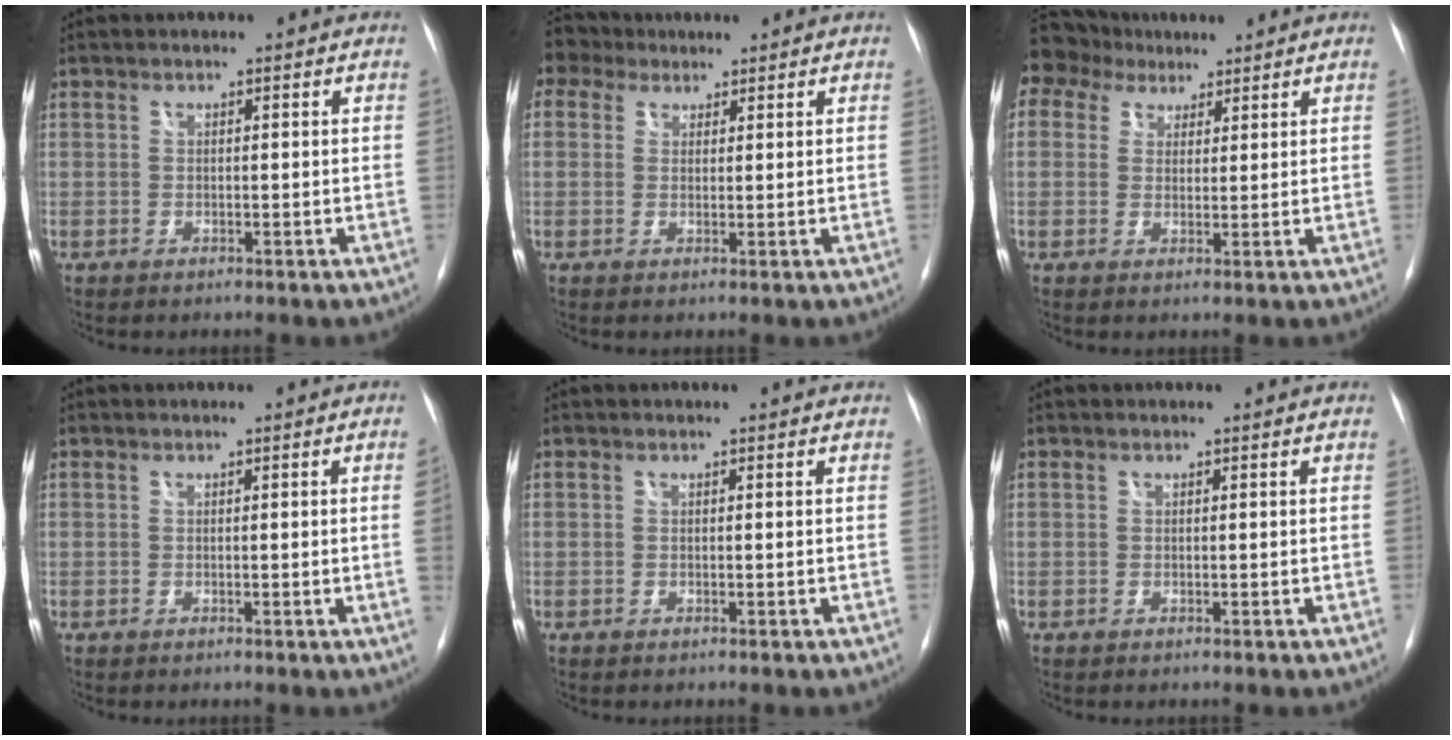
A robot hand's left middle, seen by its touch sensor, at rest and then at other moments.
{"total": 3.7, "force": [2.9, 2.3, 0.2], "torque": [-0.010, 0.027, 0.053]}
{"total": 8.7, "force": [6.6, 5.2, 2.2], "torque": [-0.054, 0.044, 0.120]}
{"total": 1.2, "force": [-0.2, -0.5, 1.1], "torque": [-0.011, 0.000, -0.003]}
{"total": 0.0}
{"total": 0.0}